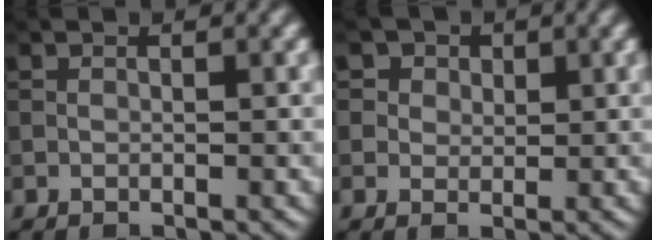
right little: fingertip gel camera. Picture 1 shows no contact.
{"total": 4.9, "force": [2.7, 3.7, 1.9], "torque": [-0.043, 0.004, 0.032]}